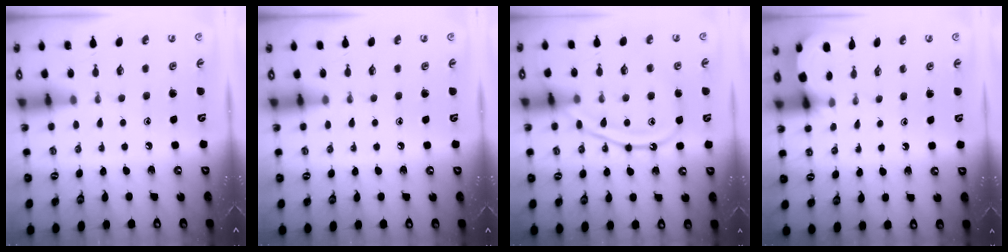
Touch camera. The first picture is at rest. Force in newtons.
{"total": 3.2, "press": 3.1, "slide": 0.5}
{"total": 12.4, "press": 12.4, "slide": 1.2}
{"total": 3.0, "press": 3.0, "slide": 0.4}